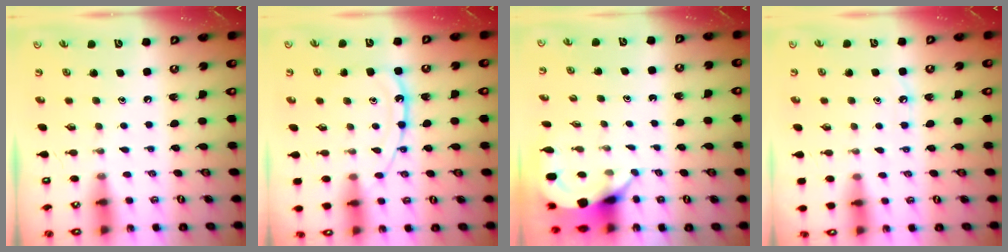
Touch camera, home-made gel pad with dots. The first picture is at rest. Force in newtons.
{"total": 12.8, "press": 12.7, "slide": 0.9}
{"total": 3.8, "press": 3.8, "slide": 0.2}
{"total": 3.9, "press": 3.9, "slide": 0.5}